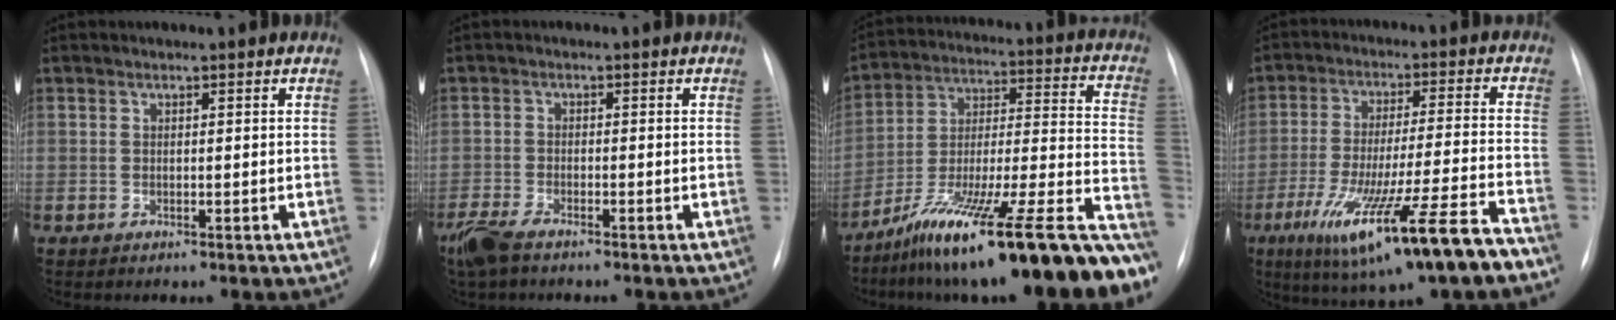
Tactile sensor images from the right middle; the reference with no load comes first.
{"total": 4.7, "force": [-3.7, 1.2, 2.6], "torque": [-0.061, -0.012, -0.071]}
{"total": 28.7, "force": [-21.8, 2.7, 18.5], "torque": [-0.207, 0.007, -0.344]}
{"total": 17.4, "force": [-10.3, 0.4, 14.1], "torque": [-0.237, -0.036, -0.166]}